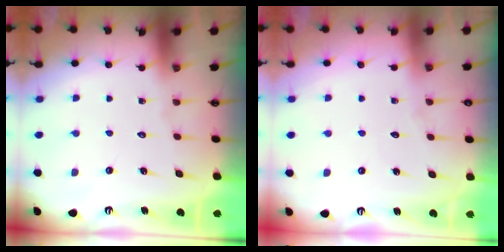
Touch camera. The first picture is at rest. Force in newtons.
{"total": 2.8, "press": 2.8, "slide": 0.4}